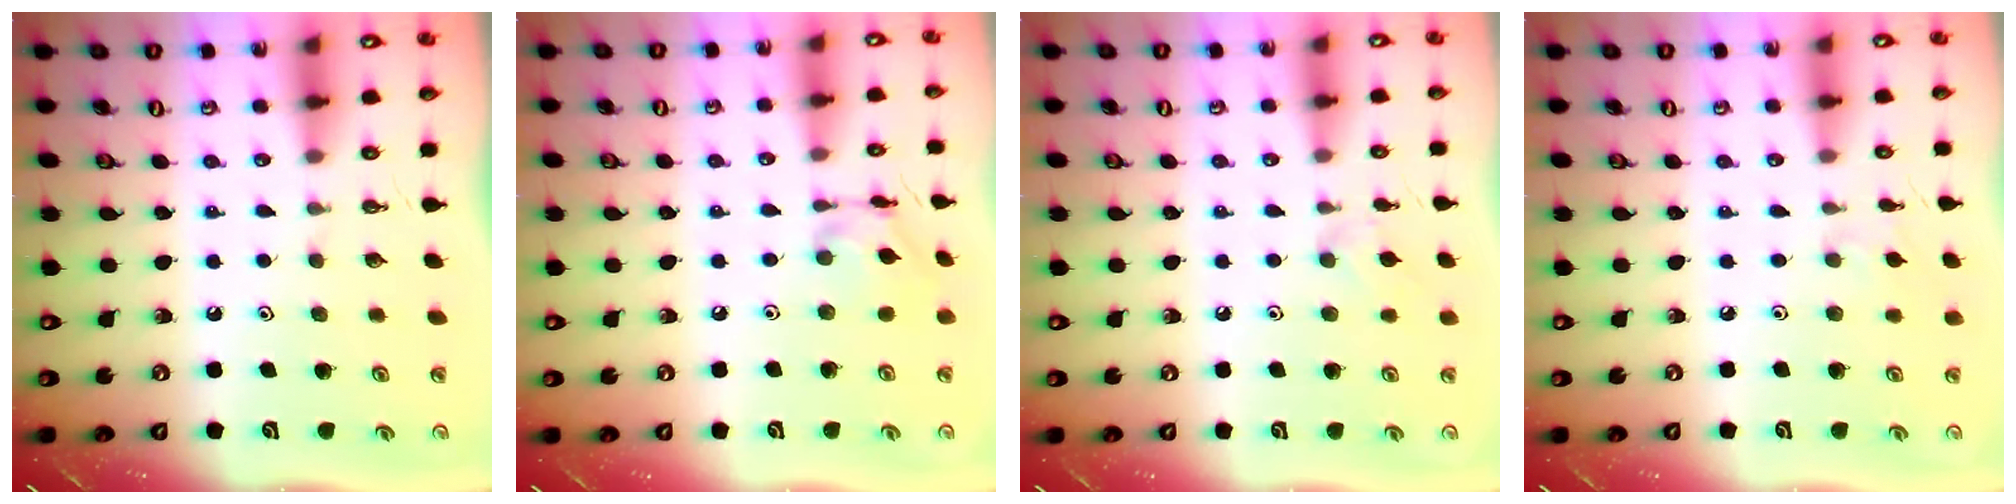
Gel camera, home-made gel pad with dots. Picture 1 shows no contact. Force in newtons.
{"total": 10.3, "press": 10.3, "slide": 0.6}
{"total": 5.0, "press": 5.0, "slide": 0.9}
{"total": 2.3, "press": 2.3, "slide": 0.6}